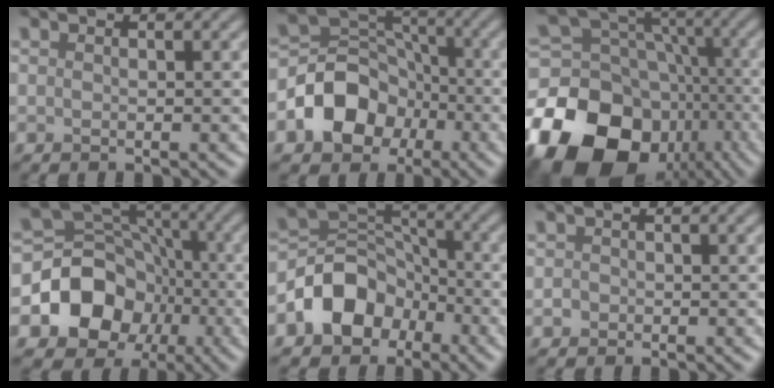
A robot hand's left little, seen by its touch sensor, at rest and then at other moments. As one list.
[{"total": 6.8, "force": [-2.8, 5.3, 3.2], "torque": [-0.041, 0.005, -0.055]}, {"total": 18.6, "force": [-8.7, 14.0, 8.7], "torque": [-0.190, -0.015, -0.142]}, {"total": 9.7, "force": [-3.0, 8.1, 4.3], "torque": [-0.070, 0.009, -0.076]}, {"total": 6.6, "force": [-3.3, 4.9, 2.9], "torque": [-0.038, 0.005, -0.069]}, {"total": 0.7, "force": [-0.4, 0.6, 0.1], "torque": [0.001, -0.001, -0.008]}]